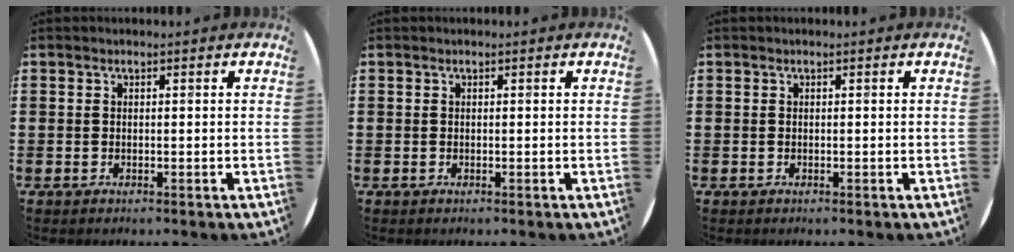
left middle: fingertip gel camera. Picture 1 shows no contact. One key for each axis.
{"total": 0.0}
{"total": 0.0}